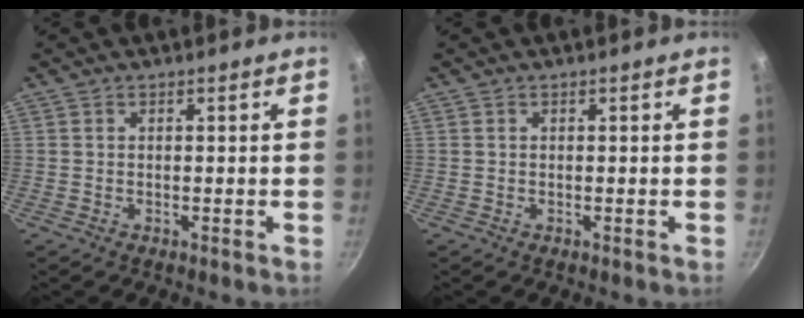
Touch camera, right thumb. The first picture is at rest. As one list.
[{"total": 0.0}]